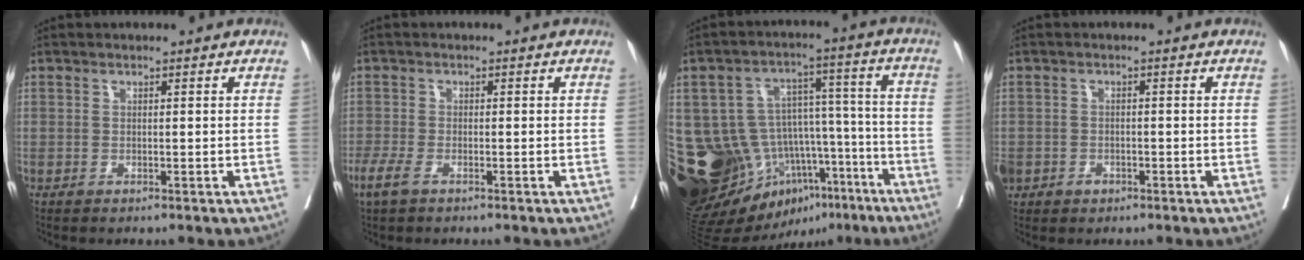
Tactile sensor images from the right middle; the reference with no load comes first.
{"total": 2.7, "force": [-1.7, 1.0, 2.0], "torque": [-0.051, -0.004, -0.032]}
{"total": 24.8, "force": [-11.5, 16.2, 14.9], "torque": [-0.283, 0.055, -0.164]}
{"total": 8.0, "force": [-2.9, 6.8, 3.0], "torque": [-0.103, 0.007, -0.040]}